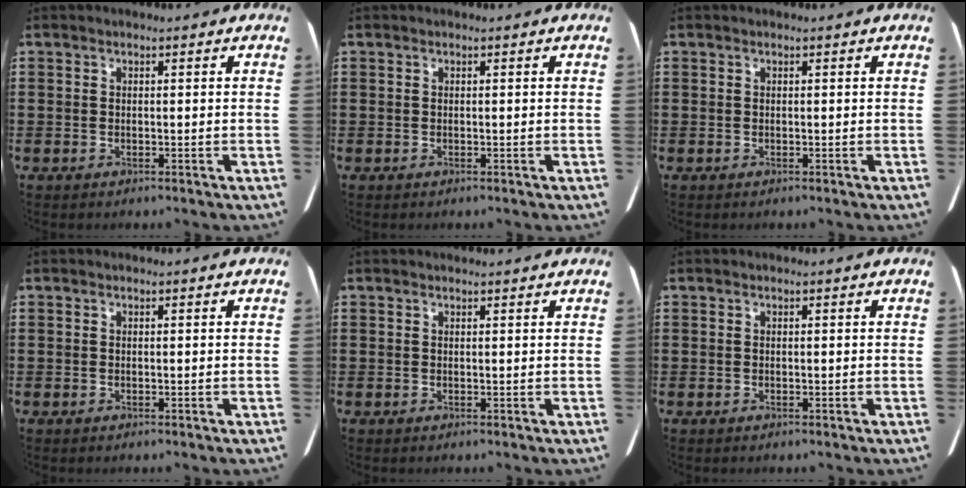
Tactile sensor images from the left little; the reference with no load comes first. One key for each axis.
{"total": 0.0}
{"total": 0.0}
{"total": 0.0}
{"total": 0.6, "fx": 0.6, "fy": 0.1, "fz": 0.2, "tx": 0.002, "ty": -0.002, "tz": 0.009}
{"total": 0.0}